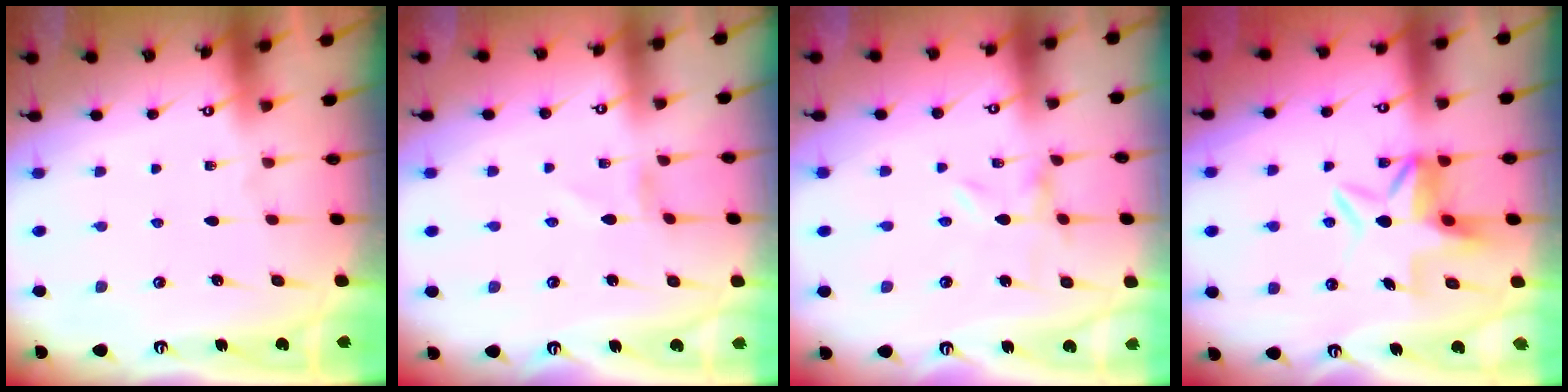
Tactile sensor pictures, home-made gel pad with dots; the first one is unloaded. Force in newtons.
{"total": 0.0}
{"total": 0.0}
{"total": 5.9, "press": 5.8, "slide": 0.8}